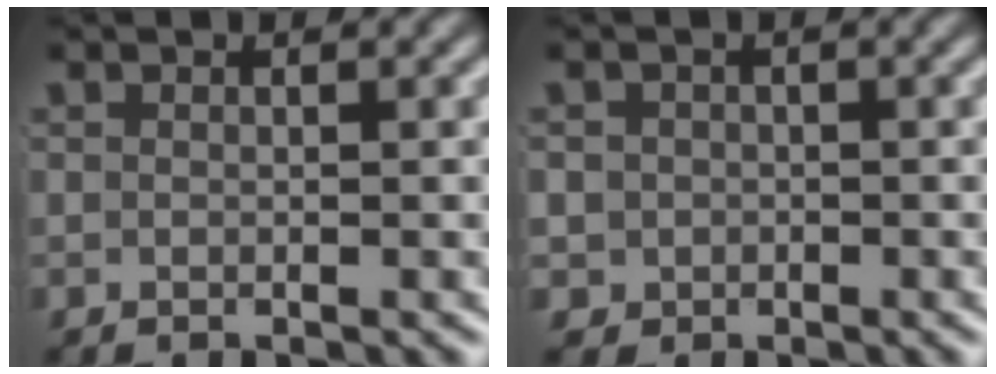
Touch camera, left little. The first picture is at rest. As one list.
[{"total": 5.2, "force": [-0.8, 5.0, 1.2], "torque": [-0.040, -0.016, -0.015]}]